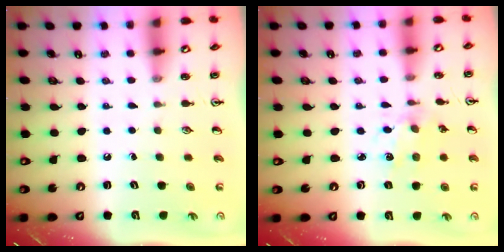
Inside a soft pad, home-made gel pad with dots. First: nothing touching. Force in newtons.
{"total": 2.4, "press": 2.4, "slide": 0.5}